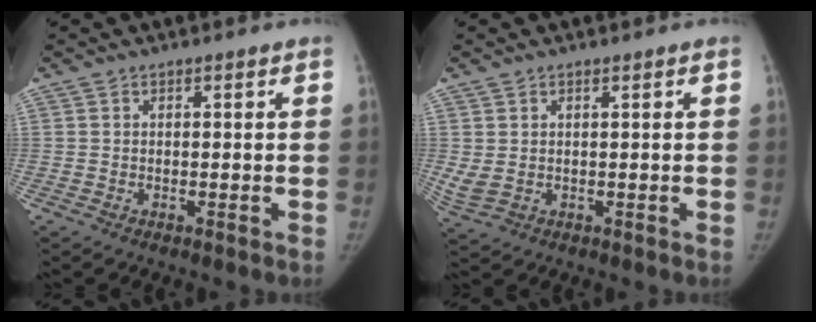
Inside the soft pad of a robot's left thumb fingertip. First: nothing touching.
{"total": 3.8, "force": [0.5, 2.4, 2.9], "torque": [-0.072, -0.004, 0.020]}